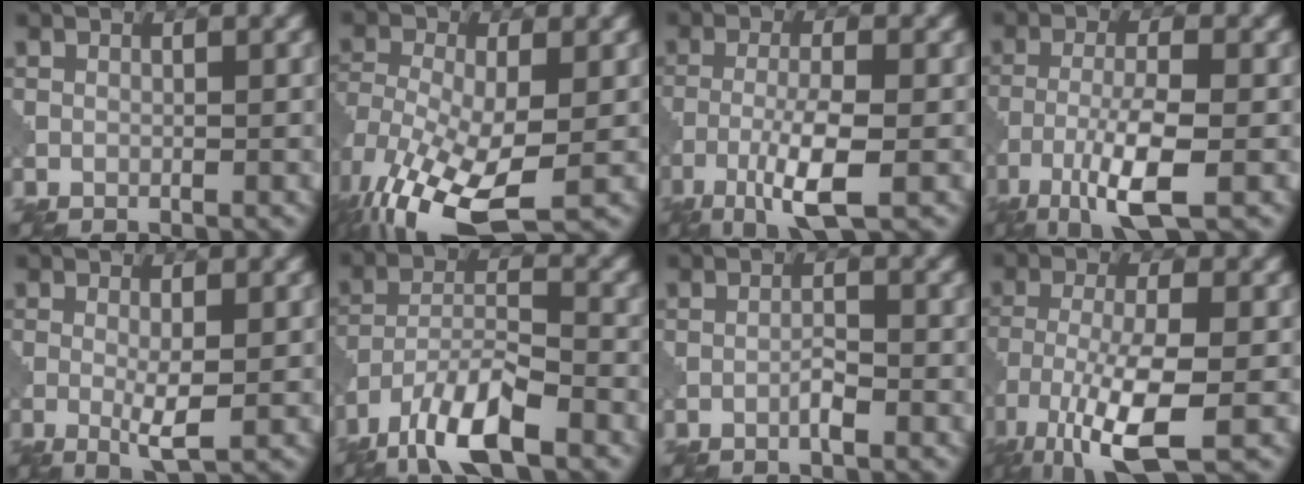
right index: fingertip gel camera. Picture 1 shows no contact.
{"total": 11.8, "force": [-5.5, 5.4, 8.9], "torque": [-0.196, -0.022, -0.096]}
{"total": 5.8, "force": [-2.6, 1.1, 5.1], "torque": [-0.098, 0.001, -0.053]}
{"total": 6.7, "force": [-3.3, 1.4, 5.7], "torque": [-0.110, 0.000, -0.069]}
{"total": 2.9, "force": [-0.3, 0.4, 2.9], "torque": [-0.055, -0.008, -0.003]}
{"total": 8.8, "force": [-6.1, 2.7, 5.7], "torque": [-0.102, -0.001, -0.123]}
{"total": 1.4, "force": [-0.8, 0.2, 1.1], "torque": [-0.020, 0.004, -0.016]}
{"total": 9.3, "force": [-4.9, 2.6, 7.5], "torque": [-0.157, -0.016, -0.093]}